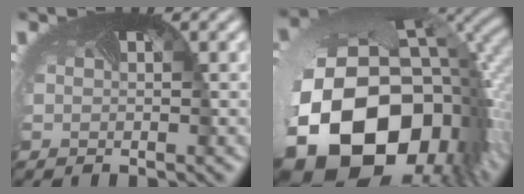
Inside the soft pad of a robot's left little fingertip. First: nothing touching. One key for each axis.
{"total": 20.0, "fx": -5.4, "fy": 14.0, "fz": 13.2, "tx": -0.307, "ty": -0.098, "tz": -0.053}